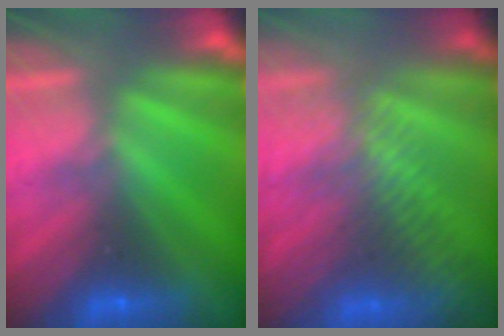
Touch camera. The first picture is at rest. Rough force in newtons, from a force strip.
{"total": 8.3}